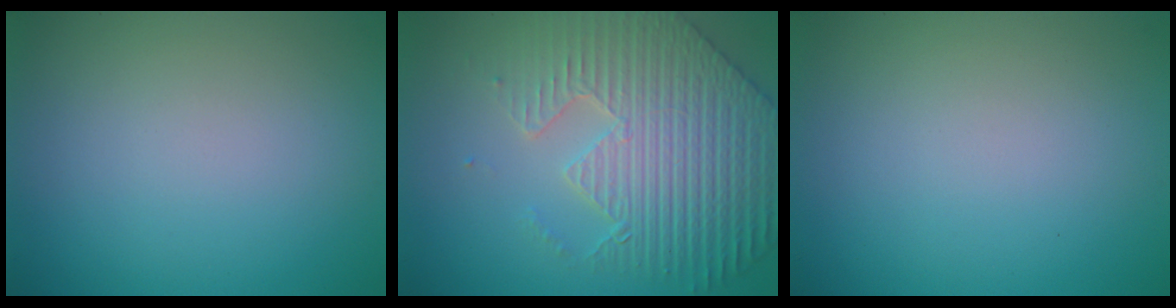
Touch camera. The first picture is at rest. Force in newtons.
{"total": 7.1, "press": 5.8, "slide": 4.0}
{"total": 0.0}